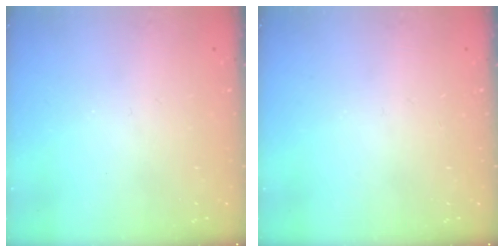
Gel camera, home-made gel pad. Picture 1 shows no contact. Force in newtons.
{"total": 0.0}